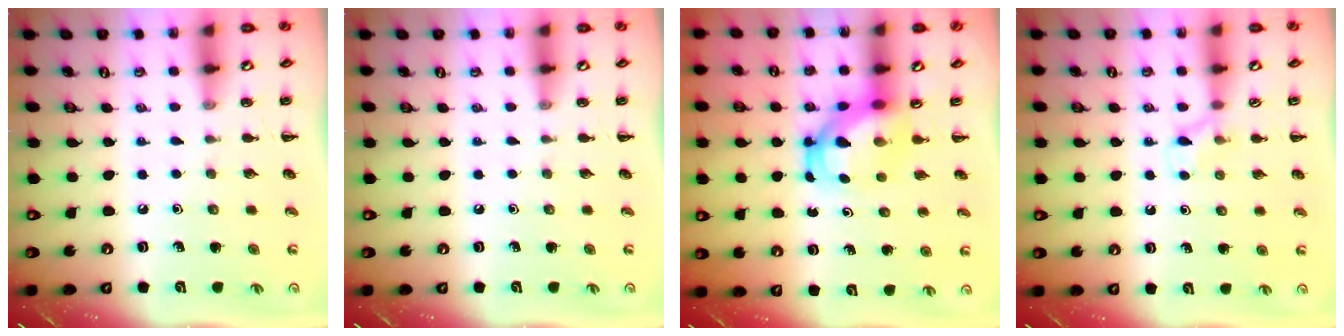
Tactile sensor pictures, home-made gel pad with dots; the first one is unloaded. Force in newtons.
{"total": 0.0}
{"total": 5.8, "press": 5.7, "slide": 1.1}
{"total": 4.1, "press": 3.8, "slide": 1.4}